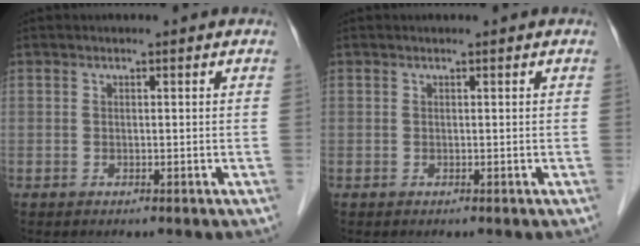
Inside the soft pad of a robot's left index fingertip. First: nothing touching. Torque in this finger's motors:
{"motor_torque": [0.02, 0.10, -0.05, -0.01]}